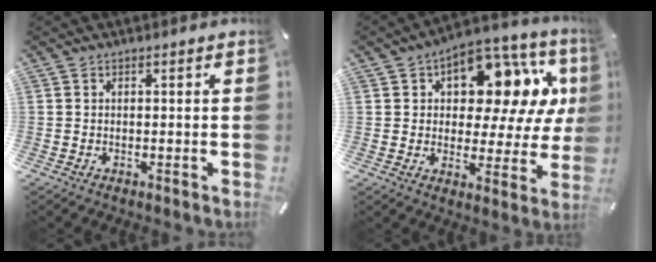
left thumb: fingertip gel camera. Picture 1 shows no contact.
{"total": 16.2, "force": [7.3, 9.3, 11.1], "torque": [-0.153, -0.052, 0.124]}